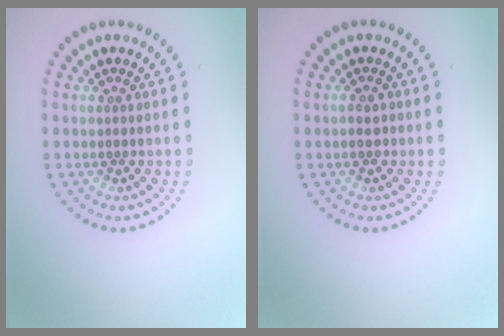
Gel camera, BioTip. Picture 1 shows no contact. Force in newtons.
{"total": 1.1, "press": 1.1, "slide": 0.2}